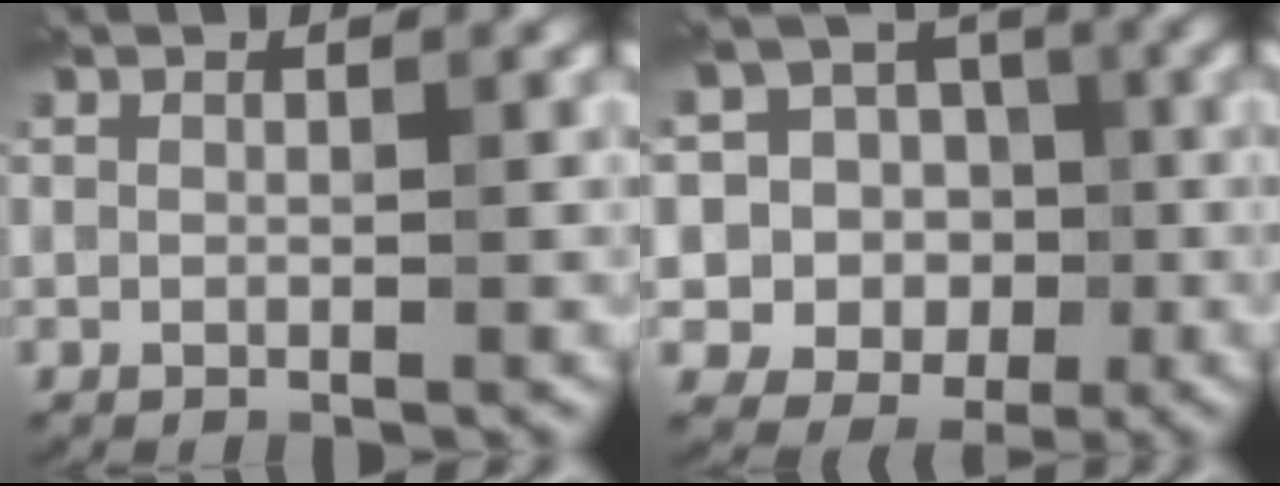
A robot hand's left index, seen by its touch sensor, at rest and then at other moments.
{"total": 8.0, "force": [0.0, 7.6, 2.6], "torque": [-0.052, 0.025, -0.033]}